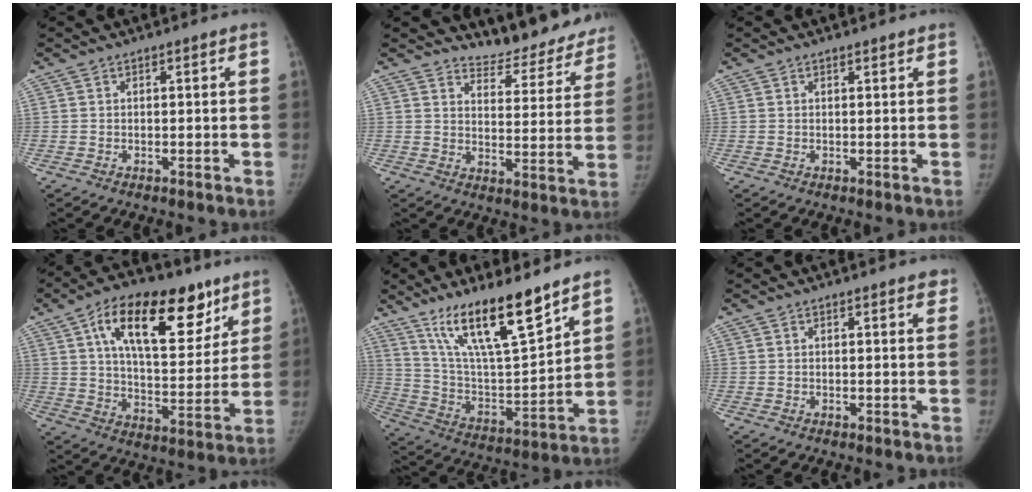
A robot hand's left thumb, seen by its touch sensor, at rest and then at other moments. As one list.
[{"total": 13.5, "force": [12.7, 4.3, 1.6], "torque": [0.019, -0.103, 0.144]}, {"total": 0.7, "force": [0.6, 0.3, 0.2], "torque": [-0.005, -0.004, 0.009]}, {"total": 23.1, "force": [11.8, 11.2, 16.4], "torque": [-0.215, -0.023, 0.191]}, {"total": 19.0, "force": [13.4, 4.1, 12.8], "torque": [-0.194, -0.073, 0.249]}, {"total": 1.4, "force": [1.0, 0.6, 0.8], "torque": [0.000, -0.002, 0.008]}]